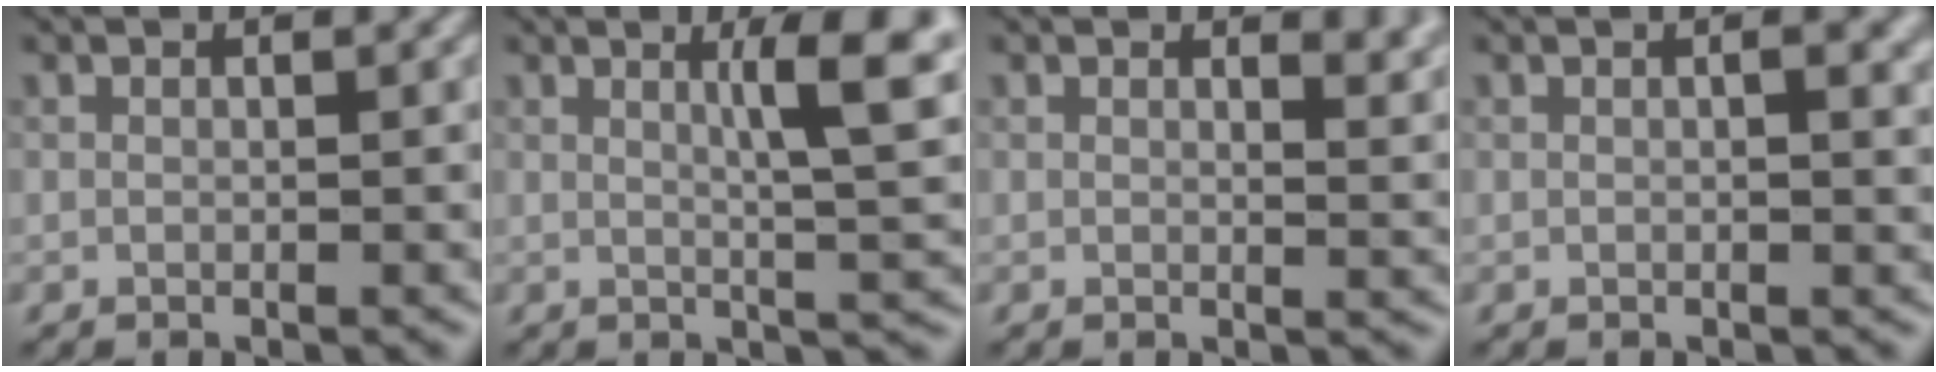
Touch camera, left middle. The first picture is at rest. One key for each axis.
{"total": 6.4, "fx": 2.0, "fy": 1.2, "fz": 6.0, "tx": -0.075, "ty": 0.002, "tz": 0.029}
{"total": 3.2, "fx": 2.0, "fy": 1.3, "fz": 2.1, "tx": -0.016, "ty": -0.002, "tz": 0.028}
{"total": 2.0, "fx": 0.4, "fy": 0.5, "fz": 1.9, "tx": -0.022, "ty": 0.002, "tz": 0.004}